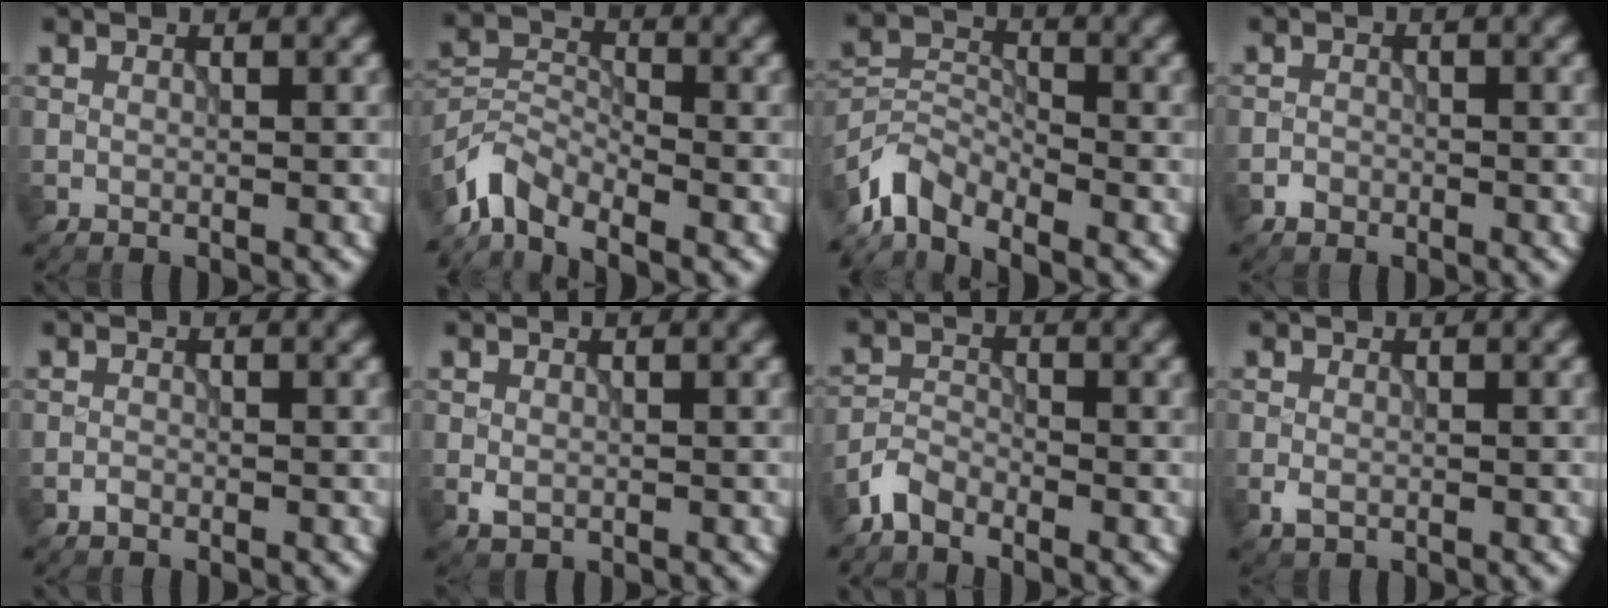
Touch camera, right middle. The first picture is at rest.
{"total": 4.6, "force": [-3.8, 2.0, 1.9], "torque": [-0.036, -0.003, -0.088]}
{"total": 4.7, "force": [-3.9, 2.0, 1.8], "torque": [-0.032, -0.003, -0.090]}
{"total": 0.9, "force": [-0.6, 0.7, 0.1], "torque": [0.005, 0.001, -0.011]}
{"total": 0.7, "force": [-0.6, 0.3, 0.2], "torque": [-0.003, -0.001, -0.013]}
{"total": 1.2, "force": [-0.4, 0.9, 0.7], "torque": [-0.014, -0.004, -0.007]}
{"total": 2.4, "force": [-2.0, 1.0, 0.8], "torque": [-0.014, 0.006, -0.050]}
{"total": 1.3, "force": [-0.6, 0.9, 0.8], "torque": [-0.017, -0.002, -0.012]}